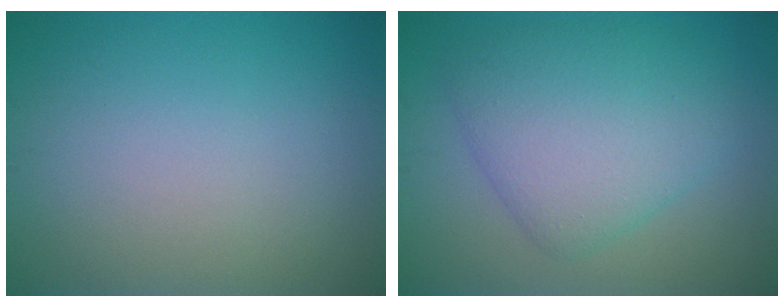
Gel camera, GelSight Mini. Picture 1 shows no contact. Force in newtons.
{"total": 6.5, "press": 6.5, "slide": 0.1}